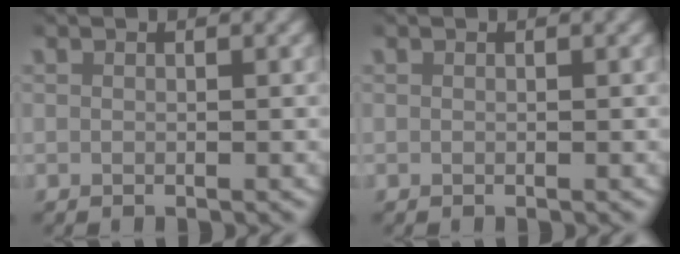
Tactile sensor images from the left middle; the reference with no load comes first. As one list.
[{"total": 0.0}]